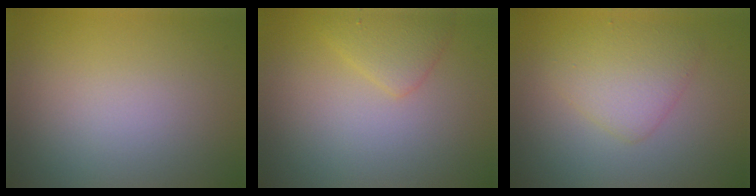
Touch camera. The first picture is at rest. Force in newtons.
{"total": 2.2, "press": 2.2, "slide": 0.1}
{"total": 3.1, "press": 3.1, "slide": 0.1}